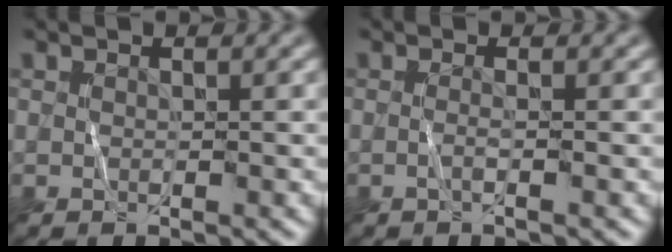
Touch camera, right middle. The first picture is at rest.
{"total": 0.9, "force": [-0.2, 0.3, 0.9], "torque": [-0.013, 0.001, -0.008]}